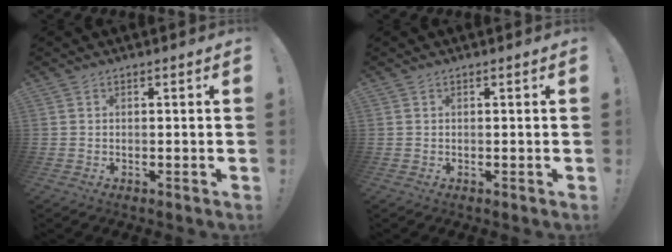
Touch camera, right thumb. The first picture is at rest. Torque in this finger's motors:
{"motor_torque": [0.01, -0.01, 0.05, -0.04, 0.00]}